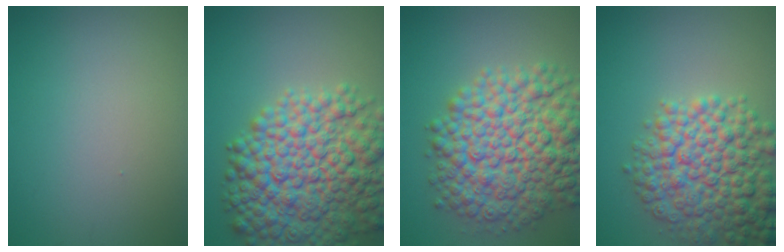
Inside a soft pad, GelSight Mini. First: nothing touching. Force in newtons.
{"total": 12.3, "press": 12.3, "slide": 0.5}
{"total": 12.1, "press": 12.1, "slide": 0.3}
{"total": 9.2, "press": 9.2, "slide": 0.3}